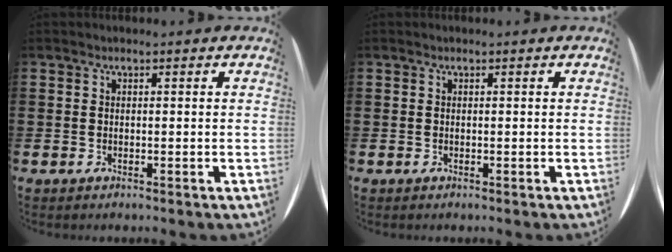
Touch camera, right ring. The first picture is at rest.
{"total": 0.0}